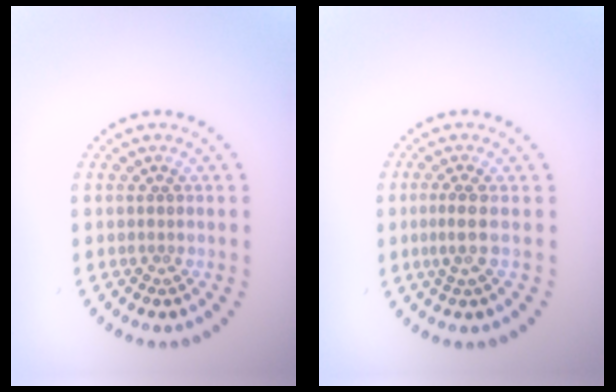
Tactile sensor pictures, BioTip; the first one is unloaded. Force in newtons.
{"total": 1.9, "press": 1.4, "slide": 1.2}